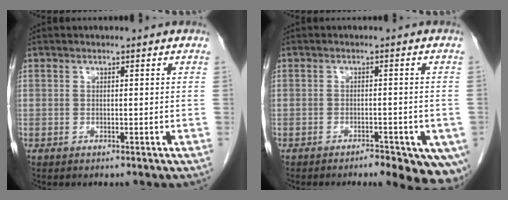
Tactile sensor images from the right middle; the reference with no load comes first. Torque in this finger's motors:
{"motor_torque": [1.10, -1.04, 0.20, 0.03]}